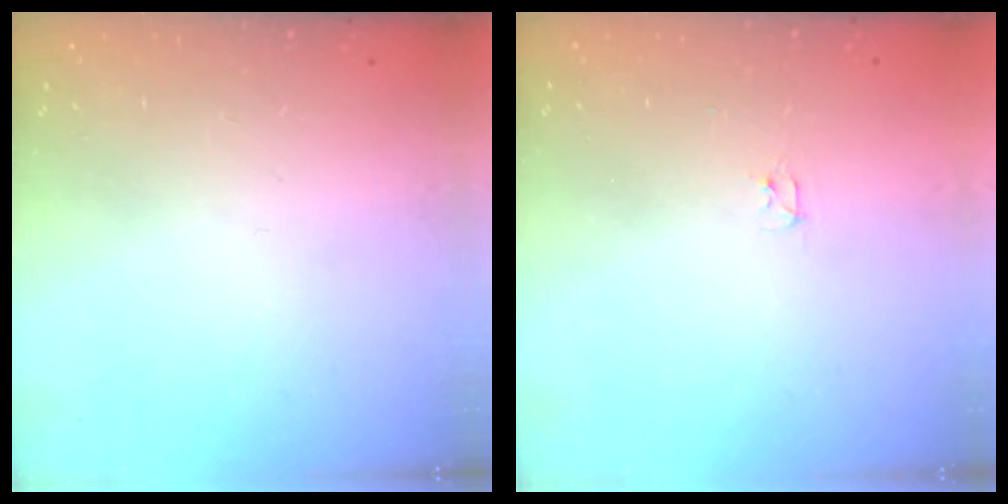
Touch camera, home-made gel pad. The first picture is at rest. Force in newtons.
{"total": 2.4, "press": 2.3, "slide": 0.4}